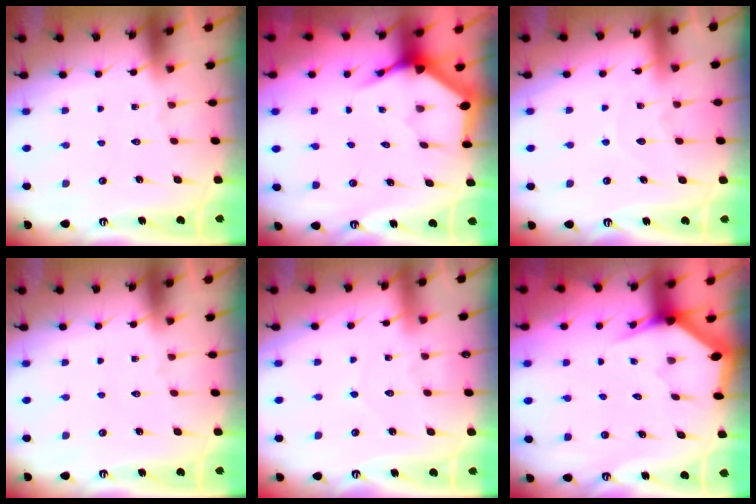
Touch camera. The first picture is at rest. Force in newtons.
{"total": 3.7, "press": 3.7, "slide": 0.5}
{"total": 6.0, "press": 6.0, "slide": 0.6}
{"total": 0.0}
{"total": 2.6, "press": 2.6, "slide": 0.3}
{"total": 3.0, "press": 3.0, "slide": 0.1}